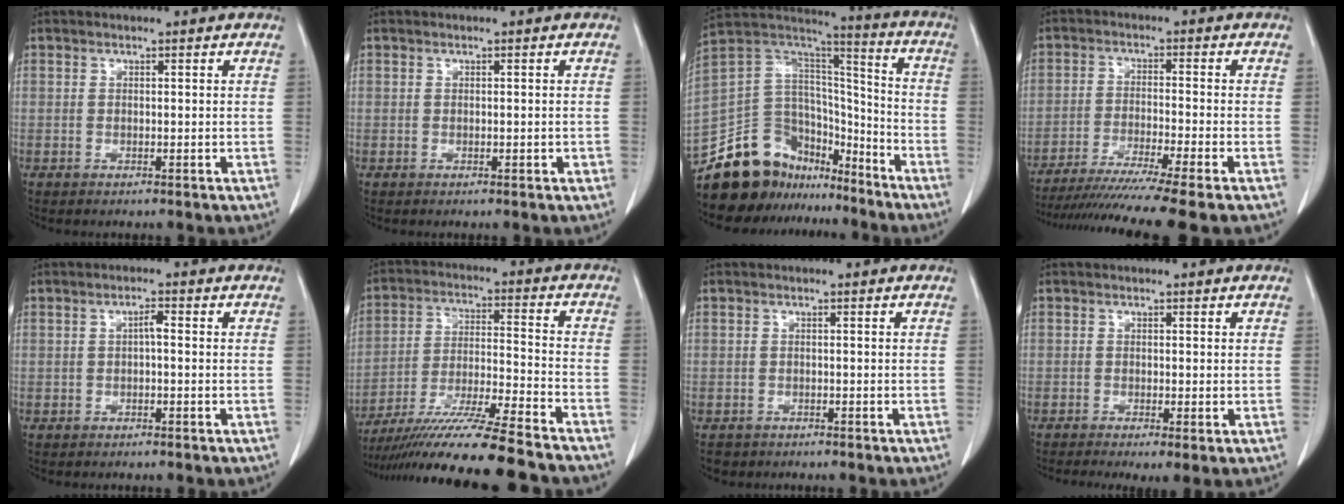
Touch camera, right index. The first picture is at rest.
{"total": 0.8, "force": [-0.2, 0.4, 0.6], "torque": [-0.008, 0.002, 0.001]}
{"total": 19.8, "force": [-16.1, 9.9, 6.1], "torque": [-0.116, 0.071, -0.270]}
{"total": 15.2, "force": [-12.7, -2.1, 8.1], "torque": [-0.129, -0.042, -0.200]}
{"total": 1.5, "force": [0.0, 0.4, 1.4], "torque": [-0.025, 0.004, 0.000]}
{"total": 18.7, "force": [-15.7, -1.0, 10.0], "torque": [-0.183, -0.034, -0.271]}
{"total": 1.7, "force": [-1.2, 1.2, -0.1], "torque": [-0.010, 0.002, -0.020]}
{"total": 3.8, "force": [-1.9, 0.9, 3.1], "torque": [-0.051, -0.015, -0.033]}